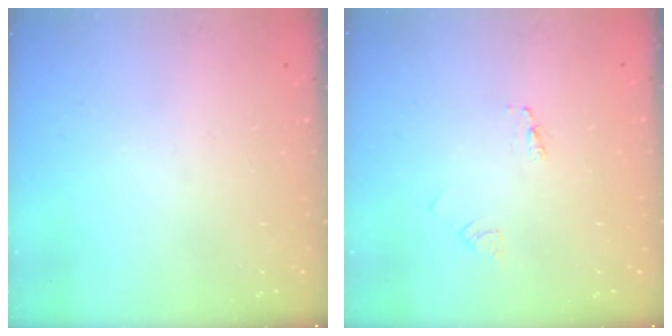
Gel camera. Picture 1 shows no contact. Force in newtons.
{"total": 1.5, "press": 1.5, "slide": 0.1}